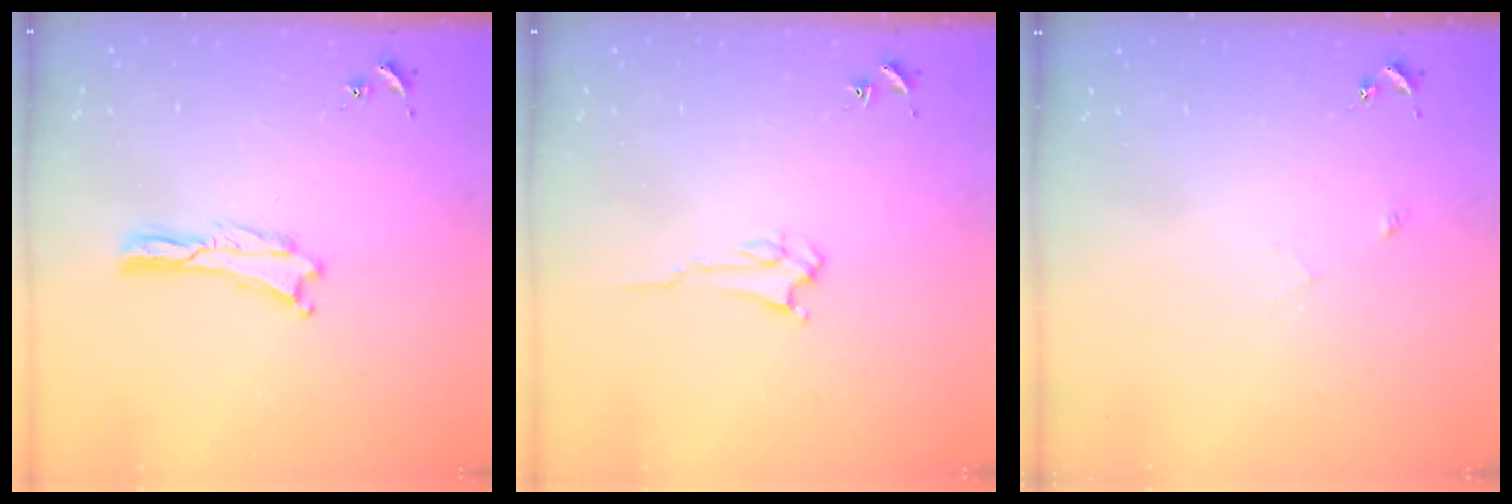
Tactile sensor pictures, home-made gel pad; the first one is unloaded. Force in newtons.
{"total": 2.8, "press": 2.8, "slide": 0.4}
{"total": 2.5, "press": 2.5, "slide": 0.2}